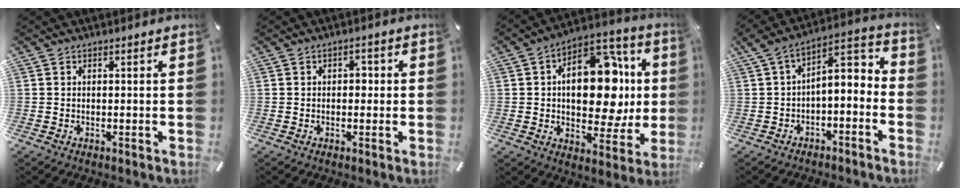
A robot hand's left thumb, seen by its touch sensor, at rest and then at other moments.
{"total": 2.2, "force": [0.0, 1.5, 1.6], "torque": [-0.017, 0.002, -0.009]}
{"total": 20.9, "force": [2.1, 12.7, 16.5], "torque": [-0.217, -0.012, 0.037]}
{"total": 5.5, "force": [-0.8, 3.9, 3.8], "torque": [-0.048, -0.001, -0.022]}